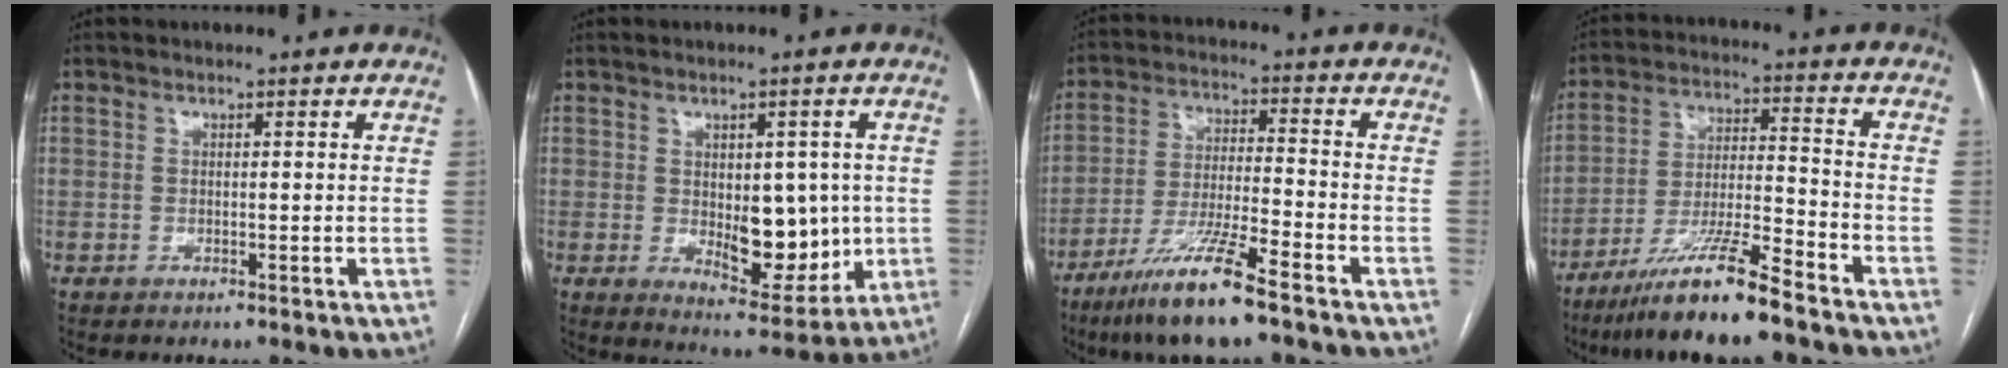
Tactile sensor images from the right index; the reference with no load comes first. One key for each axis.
{"total": 9.4, "fx": -0.3, "fy": 4.8, "fz": 8.1, "tx": -0.102, "ty": -0.001, "tz": 0.011}
{"total": 11.7, "fx": -8.0, "fy": 0.2, "fz": 8.6, "tx": -0.169, "ty": -0.031, "tz": -0.152}
{"total": 12.2, "fx": -9.4, "fy": -0.1, "fz": 7.9, "tx": -0.145, "ty": -0.020, "tz": -0.172}